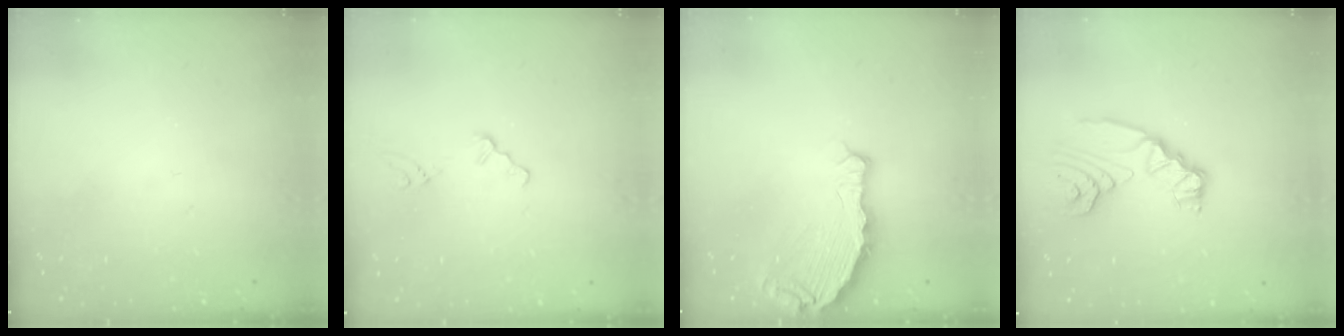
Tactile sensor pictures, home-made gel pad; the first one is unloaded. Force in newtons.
{"total": 1.5, "press": 1.5, "slide": 0.2}
{"total": 6.0, "press": 5.0, "slide": 3.3}
{"total": 9.3, "press": 9.3, "slide": 0.8}